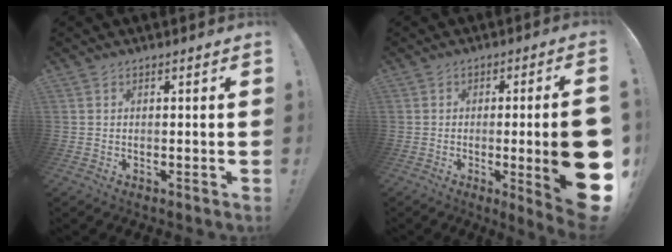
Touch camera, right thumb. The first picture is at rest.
{"total": 16.3, "force": [-2.4, 2.1, 16.0], "torque": [-0.217, -0.002, -0.022]}